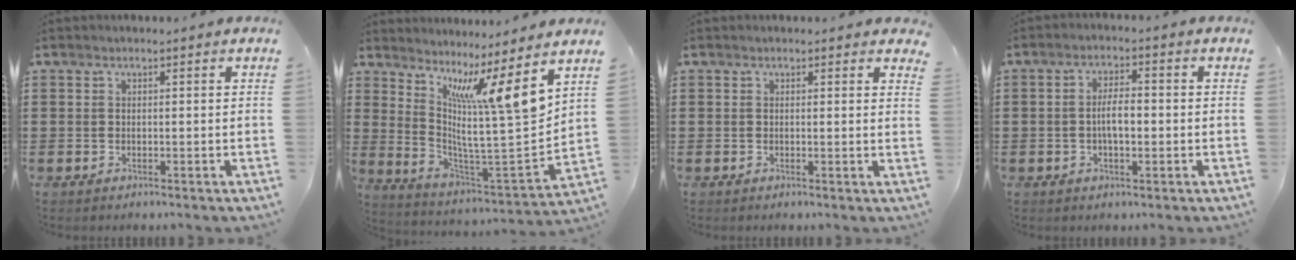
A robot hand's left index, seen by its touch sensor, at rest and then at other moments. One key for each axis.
{"total": 11.0, "fx": 6.8, "fy": -0.4, "fz": 8.6, "tx": -0.163, "ty": -0.063, "tz": 0.099}
{"total": 0.8, "fx": 0.6, "fy": 0.2, "fz": 0.5, "tx": -0.003, "ty": -0.002, "tz": 0.010}
{"total": 4.4, "fx": -0.5, "fy": 1.4, "fz": 4.2, "tx": -0.081, "ty": 0.002, "tz": -0.012}